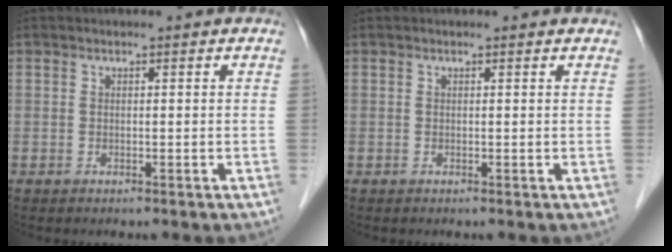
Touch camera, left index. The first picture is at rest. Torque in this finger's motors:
{"motor_torque": [0.14, -0.12, -0.07, -0.03]}